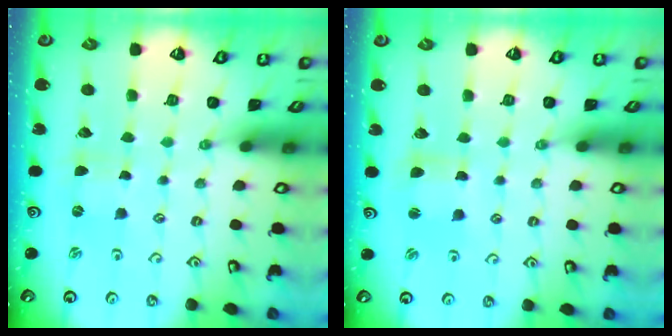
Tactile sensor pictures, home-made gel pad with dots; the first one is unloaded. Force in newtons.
{"total": 3.8, "press": 3.8, "slide": 0.5}